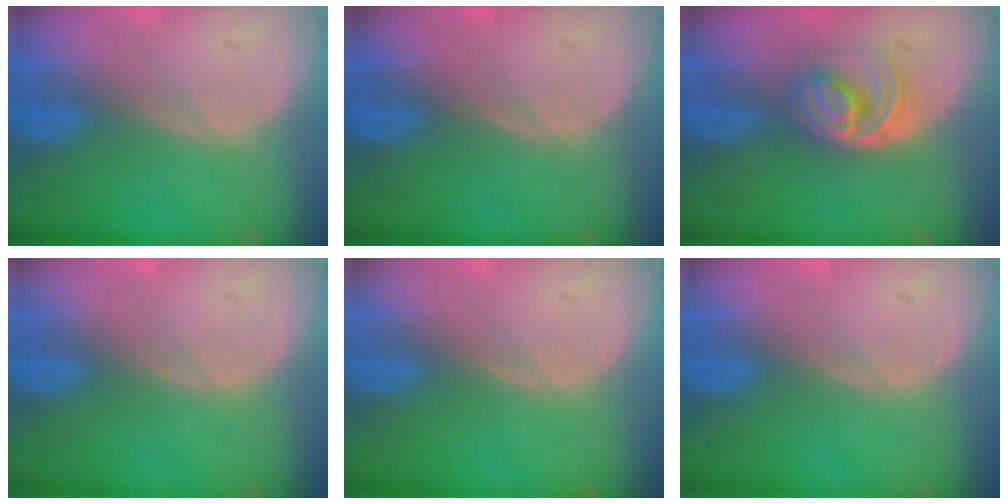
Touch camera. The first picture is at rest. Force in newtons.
{"total": 0.0}
{"total": 6.1, "press": 5.3, "slide": 3.0}
{"total": 0.0}
{"total": 0.0}
{"total": 0.0}